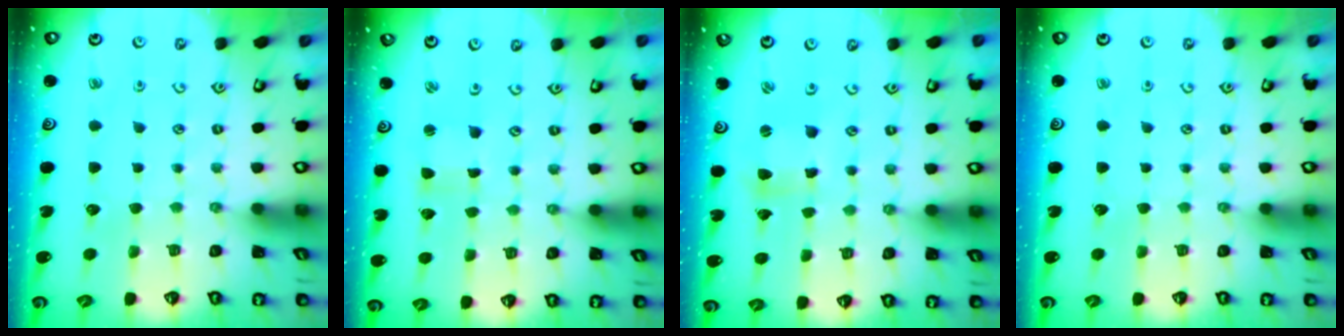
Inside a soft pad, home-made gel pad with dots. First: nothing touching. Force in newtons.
{"total": 2.1, "press": 2.1, "slide": 0.3}
{"total": 2.9, "press": 2.9, "slide": 0.3}
{"total": 0.0}